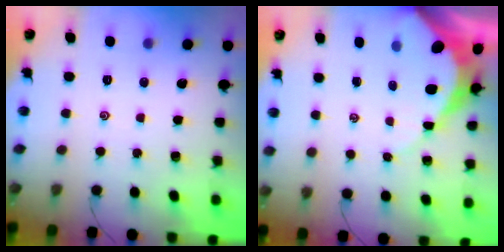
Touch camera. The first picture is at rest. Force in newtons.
{"total": 9.3, "press": 9.2, "slide": 1.0}